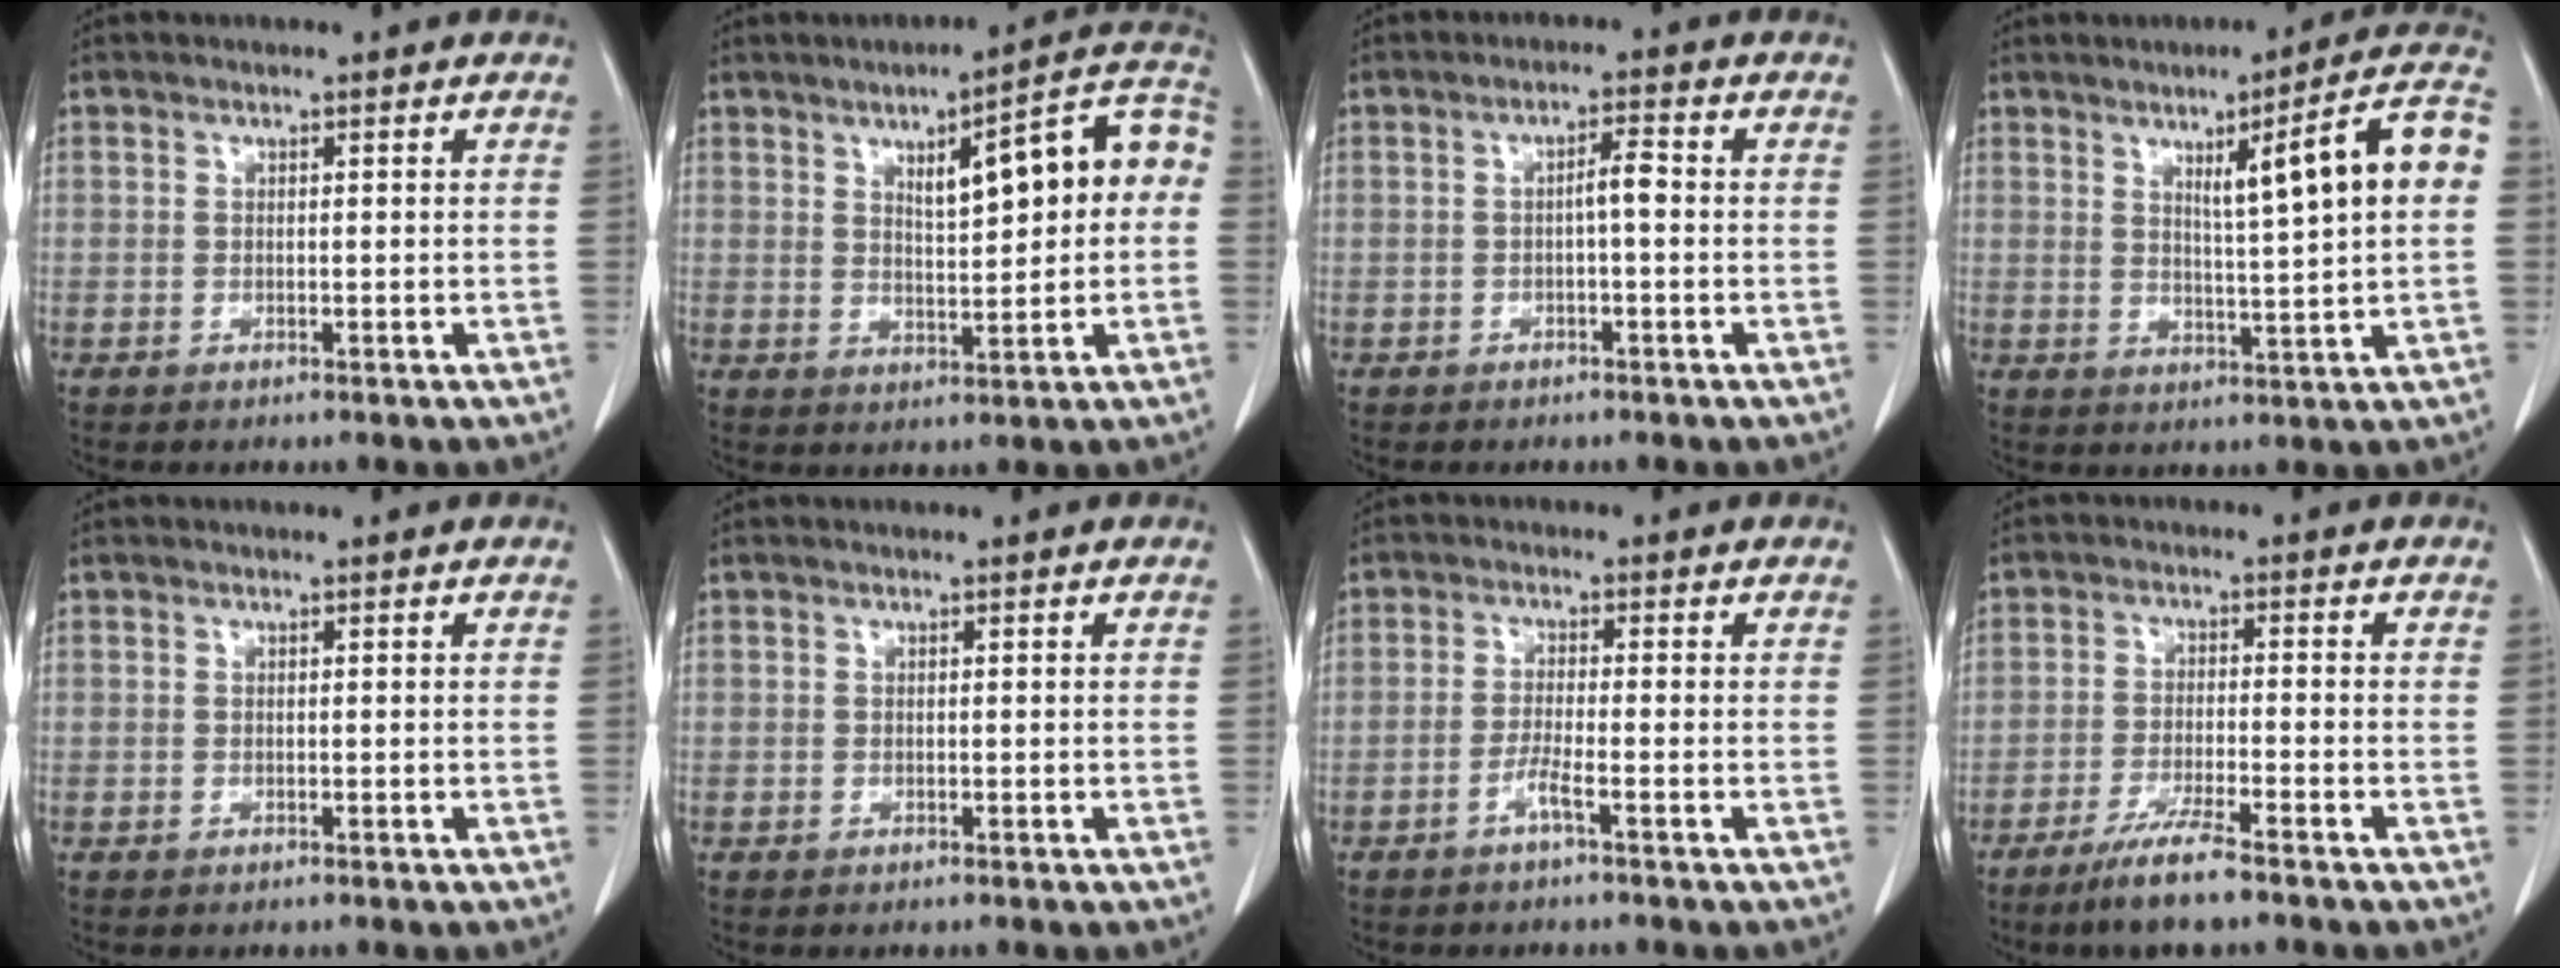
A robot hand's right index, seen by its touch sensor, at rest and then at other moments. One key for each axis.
{"total": 12.5, "fx": 2.4, "fy": 2.8, "fz": 11.9, "tx": -0.161, "ty": 0.035, "tz": 0.032}
{"total": 2.6, "fx": -0.3, "fy": 0.4, "fz": 2.5, "tx": -0.042, "ty": 0.006, "tz": -0.004}
{"total": 12.1, "fx": 2.7, "fy": -0.4, "fz": 11.8, "tx": -0.169, "ty": 0.010, "tz": 0.037}
{"total": 0.0}
{"total": 0.0}
{"total": 2.5, "fx": -1.5, "fy": -0.3, "fz": 2.0, "tx": -0.043, "ty": 0.000, "tz": -0.032}
{"total": 6.8, "fx": -5.0, "fy": -0.2, "fz": 4.6, "tx": -0.088, "ty": -0.019, "tz": -0.092}